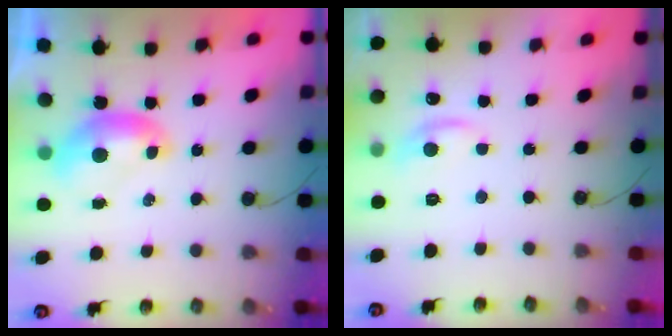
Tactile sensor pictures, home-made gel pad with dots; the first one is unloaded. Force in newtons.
{"total": 1.3, "press": 1.1, "slide": 0.7}